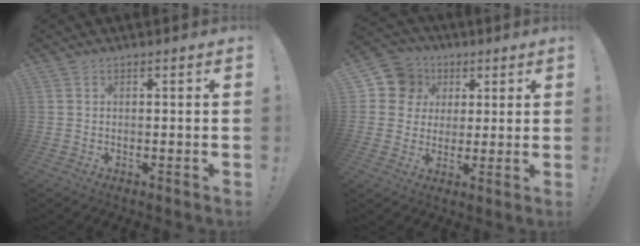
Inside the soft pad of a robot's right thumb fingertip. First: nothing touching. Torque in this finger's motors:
{"motor_torque": [-0.01, 0.14, 0.08, -0.14, -0.02]}